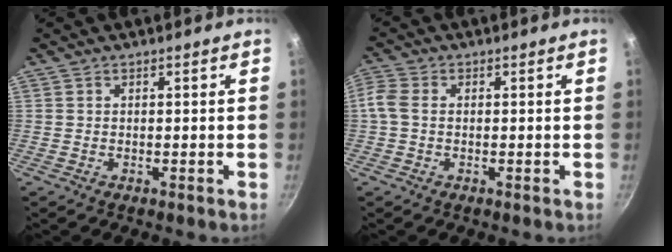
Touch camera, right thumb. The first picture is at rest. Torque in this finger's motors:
{"motor_torque": [-0.21, 0.19, 0.54, -0.21, -0.01]}